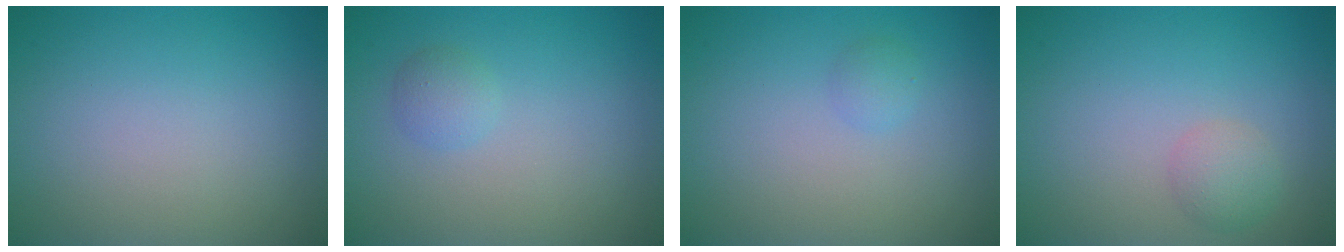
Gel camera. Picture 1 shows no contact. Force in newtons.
{"total": 1.4, "press": 1.4, "slide": 0.1}
{"total": 0.9, "press": 0.9, "slide": 0.1}
{"total": 1.7, "press": 1.7, "slide": 0.1}